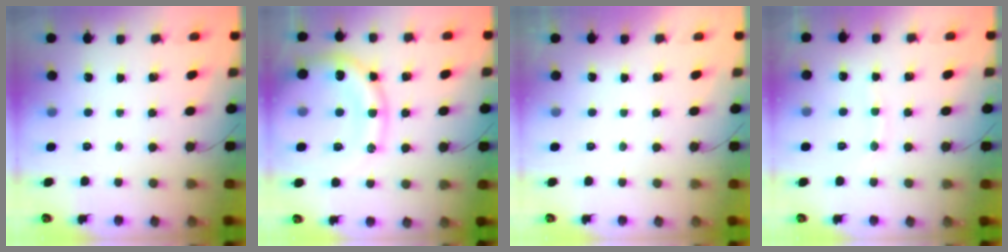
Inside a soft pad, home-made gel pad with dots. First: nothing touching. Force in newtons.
{"total": 17.4, "press": 17.3, "slide": 1.5}
{"total": 2.9, "press": 2.9, "slide": 0.1}
{"total": 7.6, "press": 7.4, "slide": 1.5}